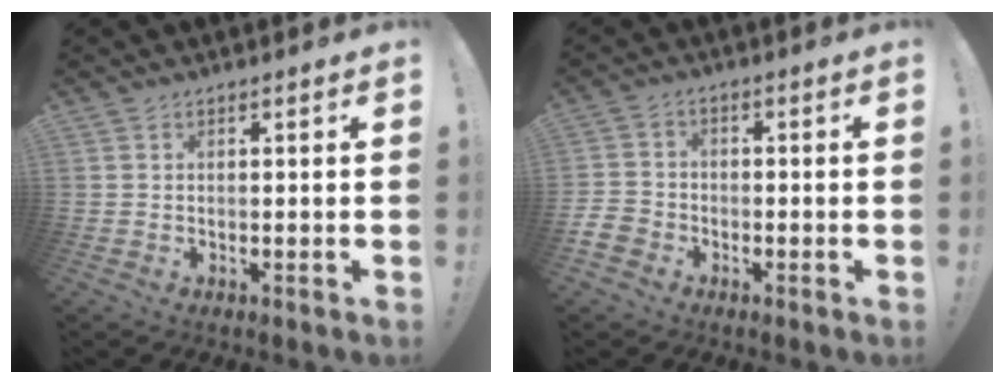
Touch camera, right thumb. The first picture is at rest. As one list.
[{"total": 5.6, "force": [-3.3, 4.1, 2.0], "torque": [-0.057, 0.020, -0.062]}]